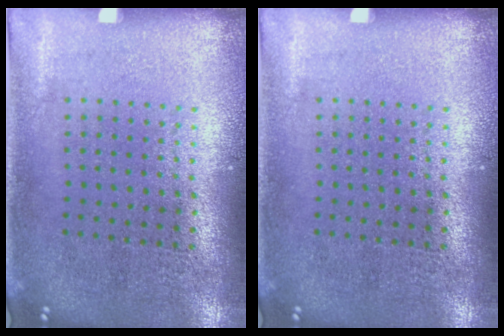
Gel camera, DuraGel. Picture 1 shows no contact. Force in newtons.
{"total": 0.0}